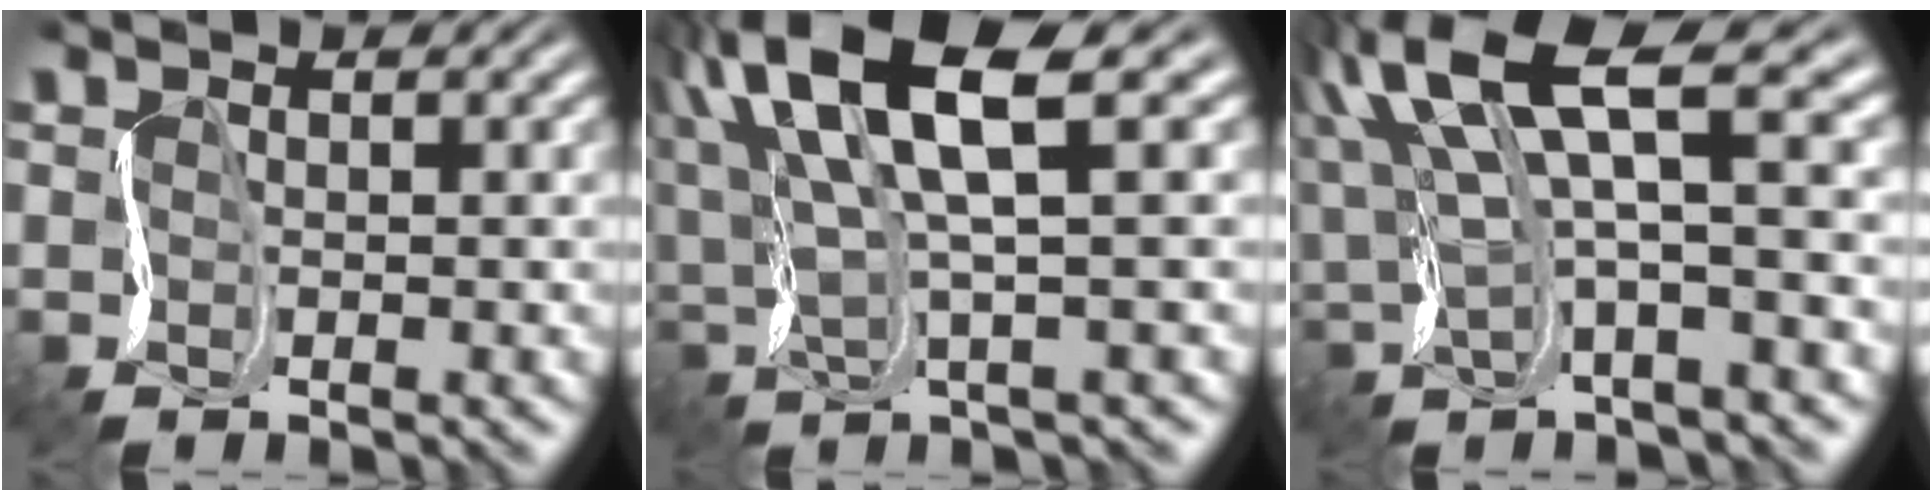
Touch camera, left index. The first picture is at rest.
{"total": 9.5, "force": [4.0, 2.0, 8.4], "torque": [-0.169, 0.016, 0.075]}
{"total": 8.4, "force": [3.3, 1.9, 7.5], "torque": [-0.153, 0.019, 0.062]}